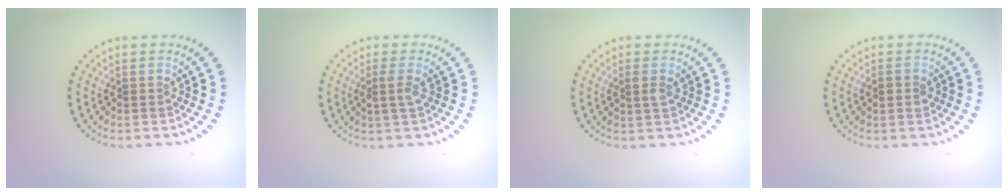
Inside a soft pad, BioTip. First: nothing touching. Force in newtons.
{"total": 1.3, "press": 1.0, "slide": 0.8}
{"total": 0.9, "press": 0.9, "slide": 0.2}
{"total": 1.4, "press": 1.4, "slide": 0.2}